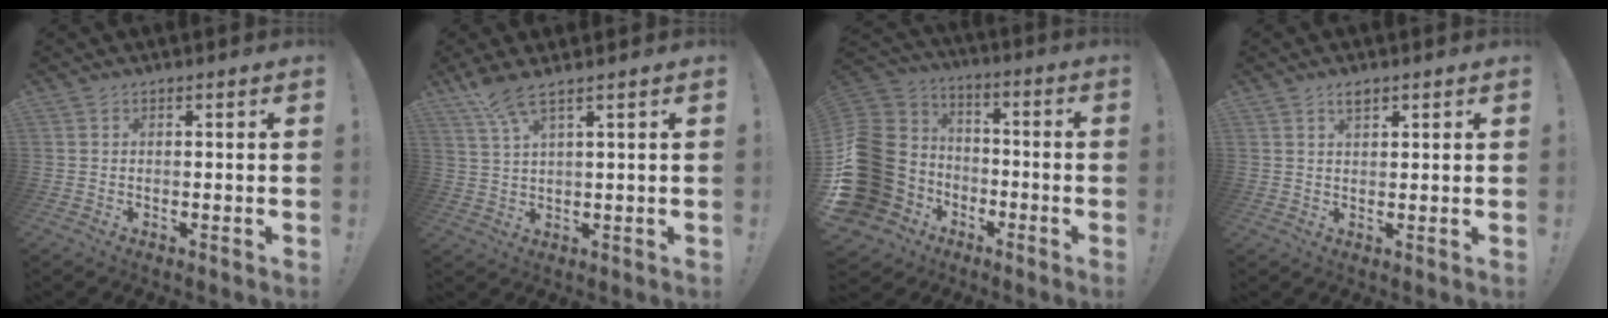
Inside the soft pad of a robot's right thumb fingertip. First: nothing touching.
{"total": 5.8, "force": [4.3, 0.3, 3.9], "torque": [-0.083, -0.016, 0.077]}
{"total": 24.8, "force": [-5.5, 20.0, 13.6], "torque": [-0.247, 0.022, -0.030]}
{"total": 2.5, "force": [1.8, 1.1, 1.5], "torque": [-0.024, -0.004, 0.030]}